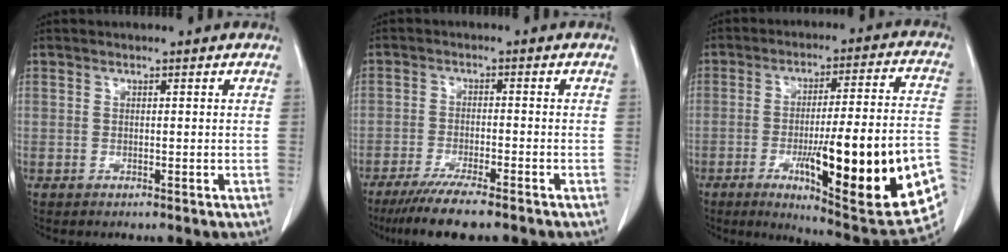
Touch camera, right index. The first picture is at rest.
{"total": 7.8, "force": [-6.2, 0.6, 4.8], "torque": [-0.077, -0.018, -0.100]}
{"total": 25.3, "force": [-8.1, 3.6, 23.8], "torque": [-0.281, -0.004, -0.104]}